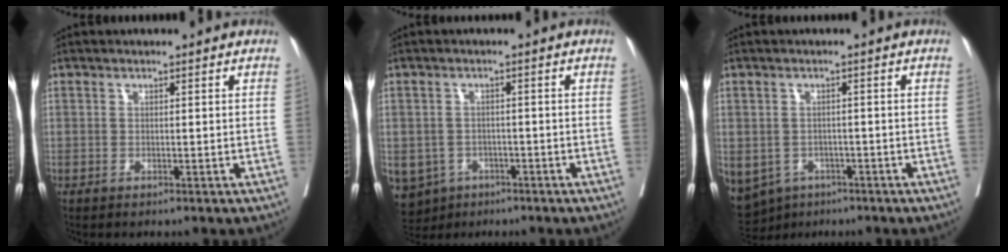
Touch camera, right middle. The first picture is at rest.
{"total": 5.5, "force": [-3.3, 4.3, 0.2], "torque": [-0.014, 0.001, -0.049]}
{"total": 11.9, "force": [-6.6, 9.1, 3.7], "torque": [-0.134, -0.008, -0.084]}